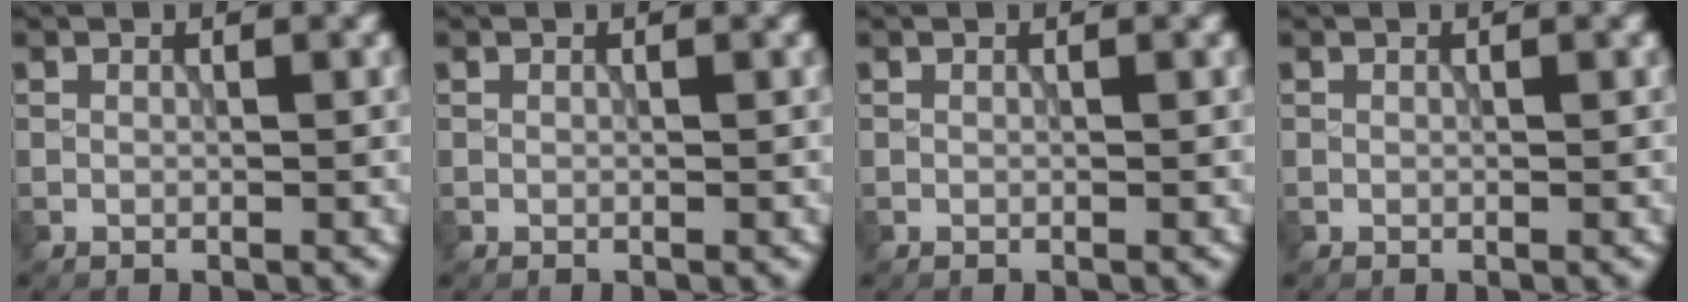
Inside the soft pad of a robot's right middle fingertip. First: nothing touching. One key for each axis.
{"total": 0.0}
{"total": 0.0}
{"total": 0.0}